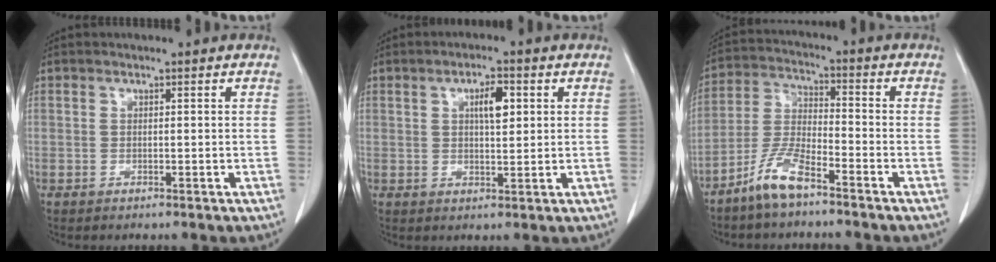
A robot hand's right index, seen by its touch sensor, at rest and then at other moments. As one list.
[{"total": 4.4, "force": [1.4, 1.3, 3.9], "torque": [-0.066, 0.004, 0.022]}, {"total": 7.7, "force": [-5.7, 1.3, 5.1], "torque": [-0.119, -0.012, -0.118]}]